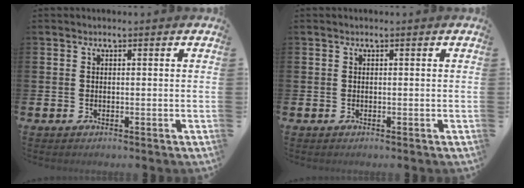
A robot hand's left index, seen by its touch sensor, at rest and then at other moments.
{"total": 0.0}